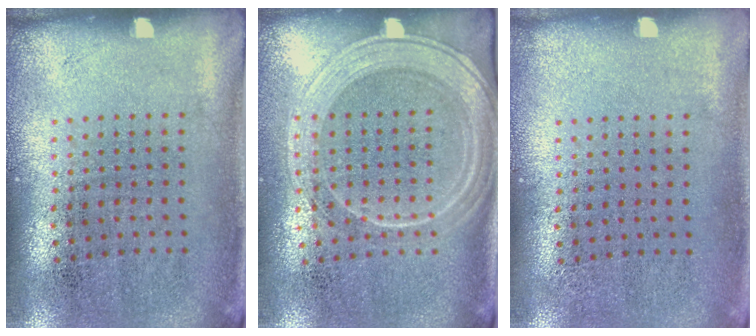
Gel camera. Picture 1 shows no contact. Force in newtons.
{"total": 2.1, "press": 1.9, "slide": 0.9}
{"total": 0.0}